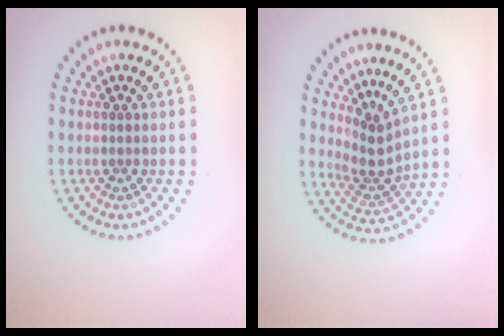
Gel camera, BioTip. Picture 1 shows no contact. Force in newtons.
{"total": 2.7, "press": 1.9, "slide": 1.9}